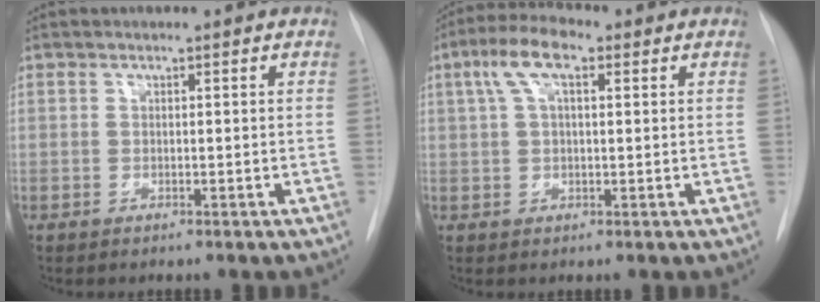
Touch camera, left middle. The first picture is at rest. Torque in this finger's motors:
{"motor_torque": [0.73, -0.97, 0.10, 0.12]}